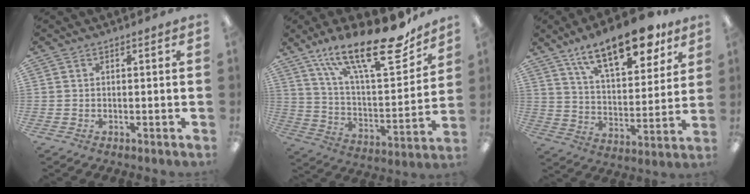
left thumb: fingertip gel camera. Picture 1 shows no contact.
{"total": 25.2, "force": [17.9, 7.6, 16.0], "torque": [-0.250, -0.111, 0.298]}
{"total": 18.3, "force": [12.8, 7.1, 11.0], "torque": [-0.167, -0.067, 0.213]}